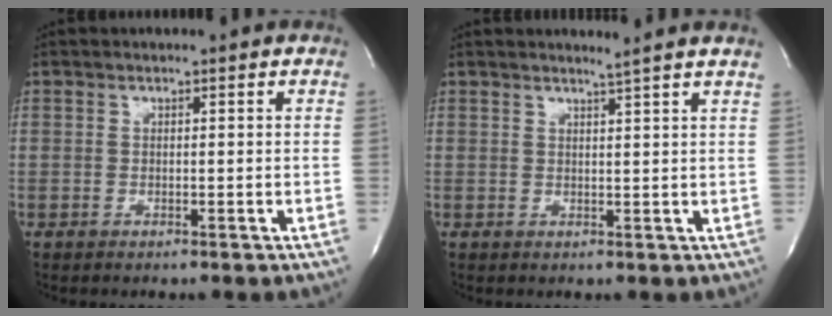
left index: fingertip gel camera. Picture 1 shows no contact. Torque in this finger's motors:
{"motor_torque": [-0.24, 0.08, 0.02, -0.02]}